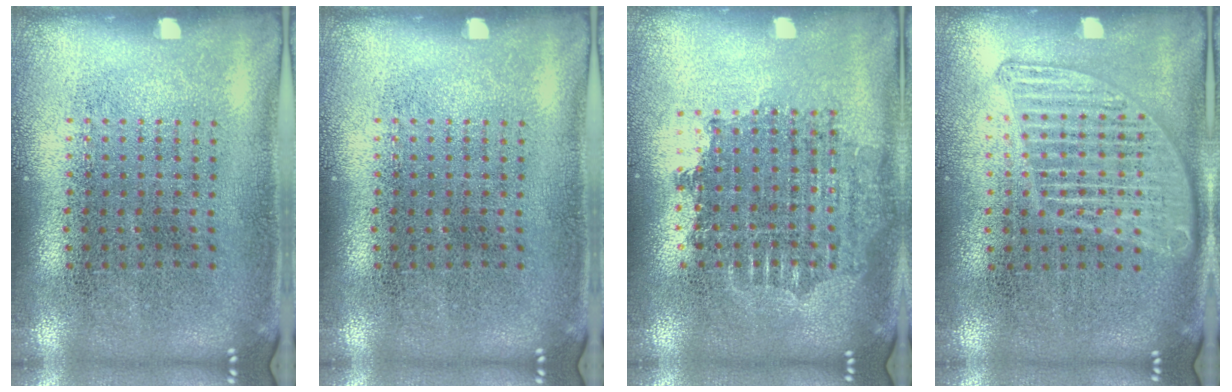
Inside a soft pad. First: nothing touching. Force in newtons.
{"total": 0.0}
{"total": 1.7, "press": 1.4, "slide": 1.0}
{"total": 1.3, "press": 1.3, "slide": 0.2}